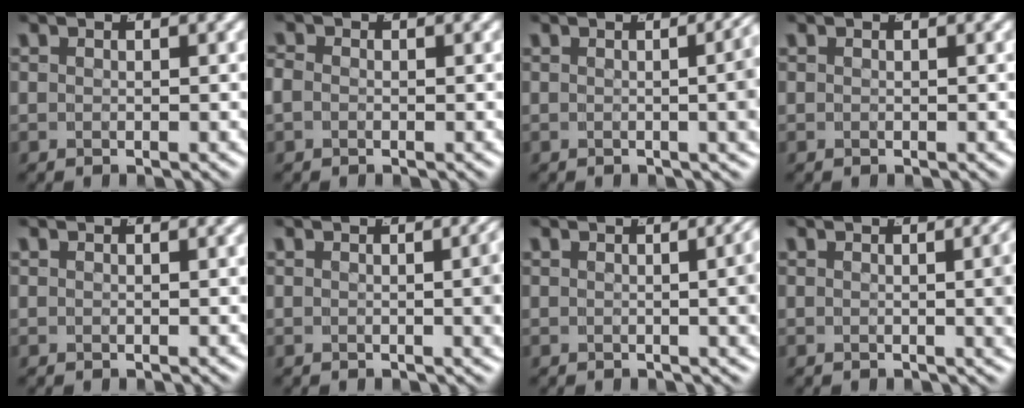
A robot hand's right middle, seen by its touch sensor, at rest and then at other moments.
{"total": 1.4, "force": [-0.3, 1.2, 0.7], "torque": [-0.023, -0.006, -0.005]}
{"total": 5.6, "force": [0.7, 1.9, 5.2], "torque": [-0.029, 0.023, -0.004]}
{"total": 0.0}
{"total": 0.0}
{"total": 3.6, "force": [0.3, 1.0, 3.4], "torque": [-0.017, 0.013, -0.005]}
{"total": 4.8, "force": [0.7, 1.6, 4.5], "torque": [-0.024, 0.021, -0.003]}
{"total": 3.8, "force": [0.4, 1.1, 3.6], "torque": [-0.020, 0.012, -0.002]}